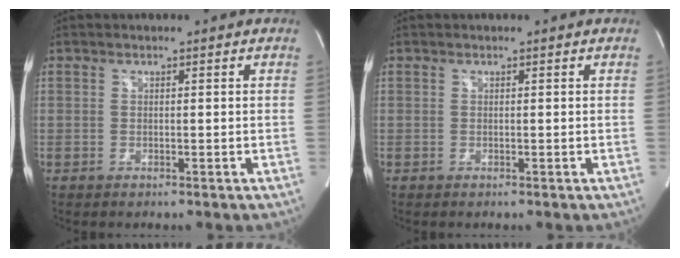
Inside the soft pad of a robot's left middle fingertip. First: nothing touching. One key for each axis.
{"total": 0.0}